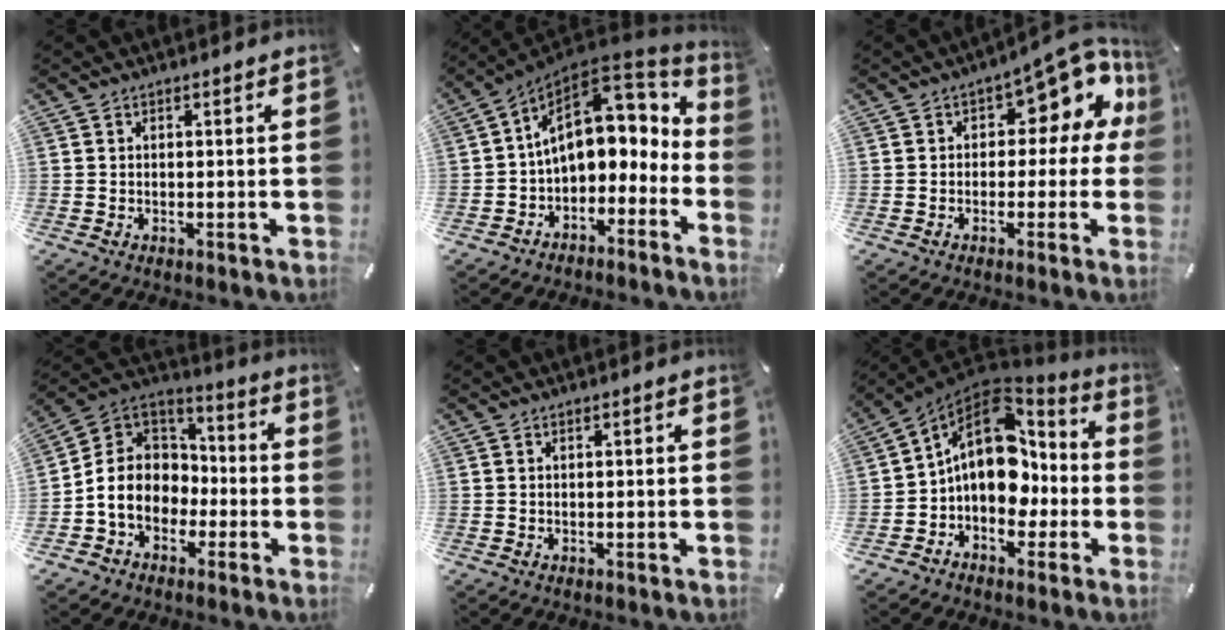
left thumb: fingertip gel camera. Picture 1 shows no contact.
{"total": 14.7, "force": [4.2, 9.8, 10.1], "torque": [-0.152, -0.033, 0.076]}
{"total": 10.9, "force": [5.6, 5.7, 7.5], "torque": [-0.093, -0.043, 0.094]}
{"total": 11.3, "force": [-3.8, 9.8, 4.2], "torque": [-0.113, 0.014, -0.069]}
{"total": 0.0}
{"total": 16.6, "force": [1.4, 12.3, 11.1], "torque": [-0.181, -0.009, 0.024]}